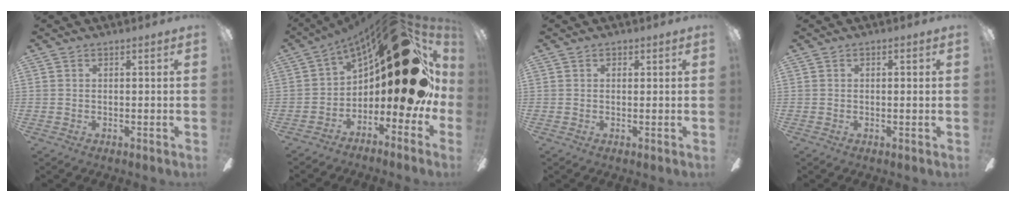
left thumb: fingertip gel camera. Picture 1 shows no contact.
{"total": 28.0, "force": [8.5, 11.9, 23.9], "torque": [-0.304, -0.066, 0.166]}
{"total": 0.6, "force": [0.3, 0.5, 0.3], "torque": [0.003, -0.001, 0.003]}
{"total": 0.8, "force": [0.0, 0.3, 0.8], "torque": [-0.014, 0.003, -0.001]}